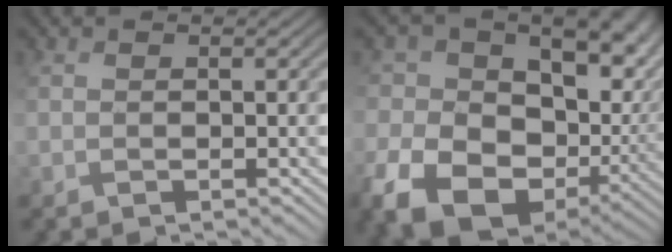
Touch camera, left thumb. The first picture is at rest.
{"total": 16.1, "force": [-2.4, 11.9, 10.6], "torque": [-0.232, -0.033, -0.026]}